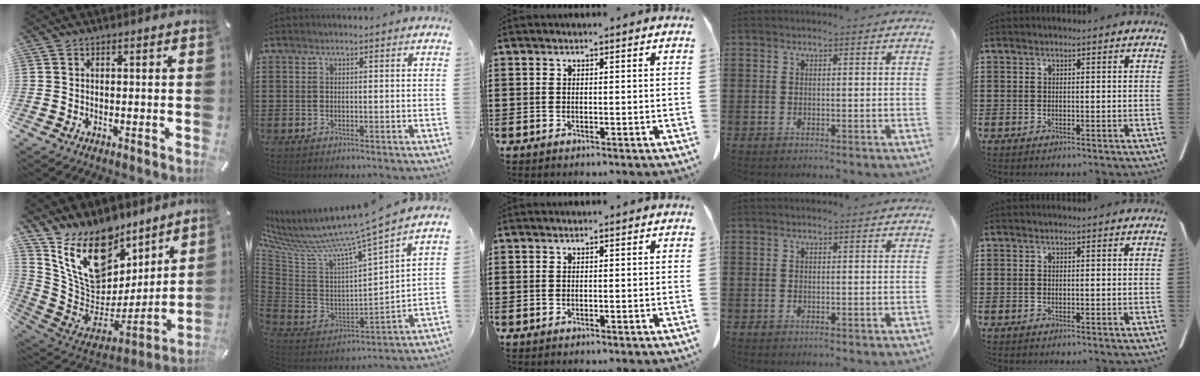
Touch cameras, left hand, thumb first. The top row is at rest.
{"thumb": {"total": 19.3, "force": [11.3, 12.3, 9.5], "torque": [-0.160, -0.086, 0.208]}, "index": {"total": 8.9, "force": [7.2, -0.9, 5.1], "torque": [-0.122, -0.063, 0.109]}}